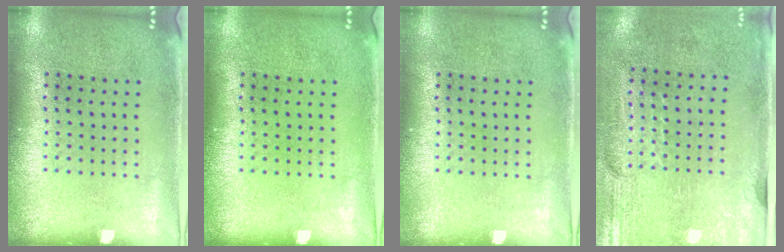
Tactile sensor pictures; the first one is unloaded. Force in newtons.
{"total": 0.0}
{"total": 0.0}
{"total": 2.9, "press": 2.5, "slide": 1.5}